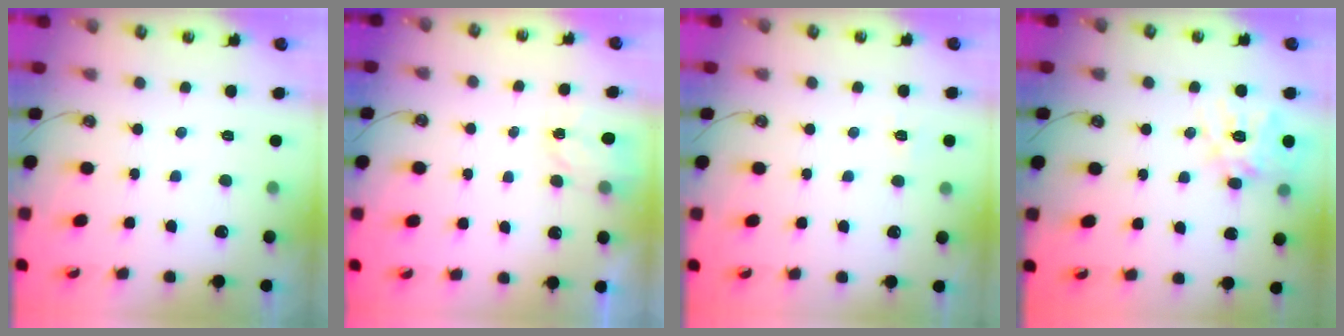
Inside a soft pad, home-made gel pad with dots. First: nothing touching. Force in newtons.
{"total": 2.4, "press": 2.4, "slide": 0.3}
{"total": 4.3, "press": 4.3, "slide": 0.4}
{"total": 14.4, "press": 14.3, "slide": 1.9}